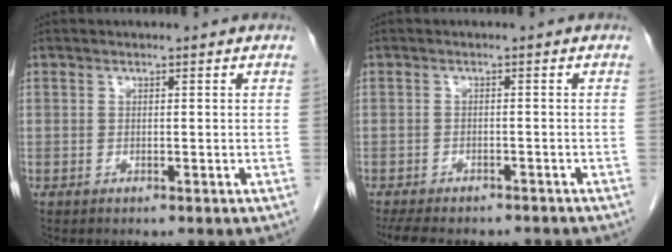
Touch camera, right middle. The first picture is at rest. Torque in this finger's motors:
{"motor_torque": [0.09, -0.08, 0.03, 0.03]}